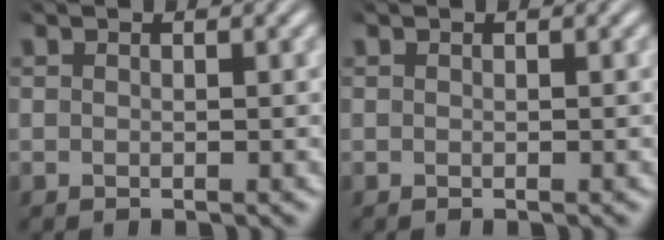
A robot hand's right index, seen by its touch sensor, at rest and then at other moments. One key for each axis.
{"total": 0.0}